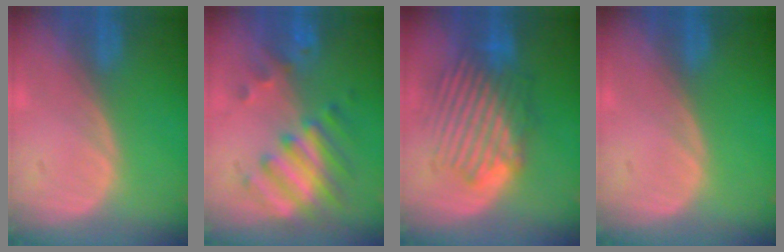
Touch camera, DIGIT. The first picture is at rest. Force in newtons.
{"total": 8.3, "press": 7.2, "slide": 4.0}
{"total": 8.5, "press": 8.1, "slide": 2.6}
{"total": 0.0}